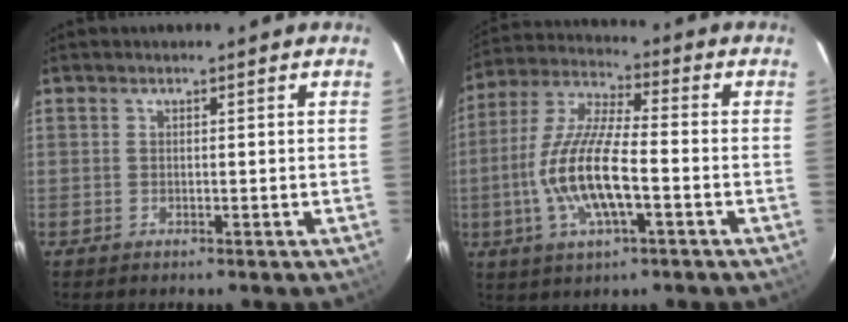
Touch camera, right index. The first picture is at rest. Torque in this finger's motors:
{"motor_torque": [1.24, -0.90, 1.05, 0.21]}